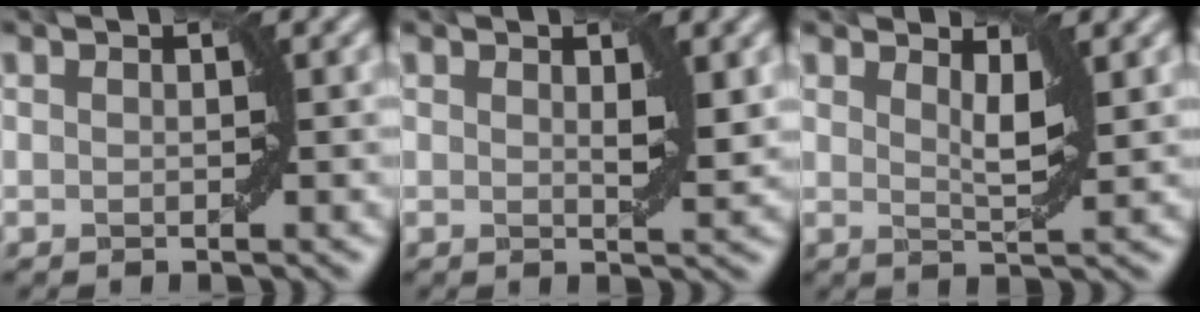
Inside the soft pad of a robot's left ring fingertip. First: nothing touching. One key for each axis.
{"total": 1.6, "fx": 0.8, "fy": 0.2, "fz": 1.3, "tx": -0.015, "ty": -0.004, "tz": 0.016}
{"total": 2.2, "fx": 1.4, "fy": 0.4, "fz": 1.7, "tx": -0.023, "ty": -0.007, "tz": 0.024}